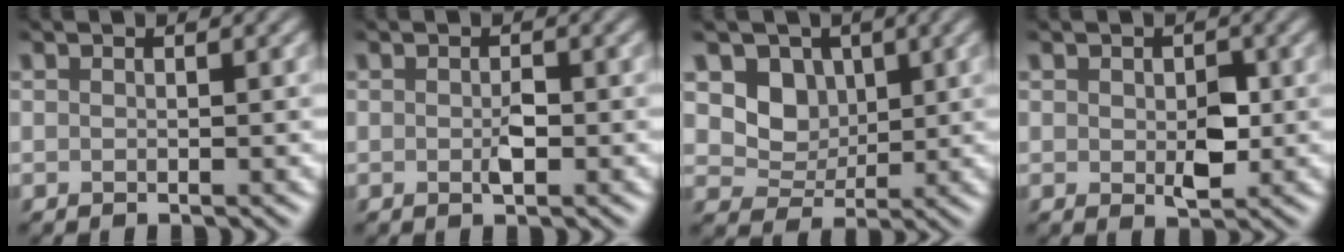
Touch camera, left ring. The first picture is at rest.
{"total": 1.3, "force": [-0.5, 0.6, 1.1], "torque": [-0.021, 0.000, -0.009]}
{"total": 3.7, "force": [1.0, 3.2, 1.7], "torque": [-0.037, -0.007, 0.014]}
{"total": 2.3, "force": [-0.3, 1.5, 1.8], "torque": [-0.032, -0.005, -0.002]}